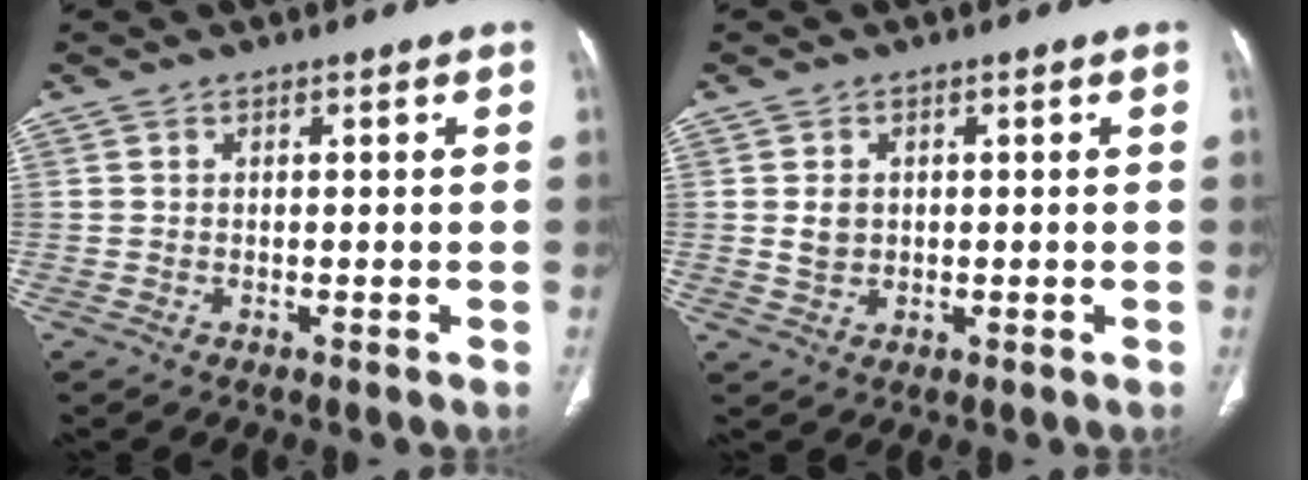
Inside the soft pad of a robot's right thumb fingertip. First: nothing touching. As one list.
[{"total": 2.8, "force": [0.3, 2.3, 1.7], "torque": [-0.020, -0.001, 0.010]}]